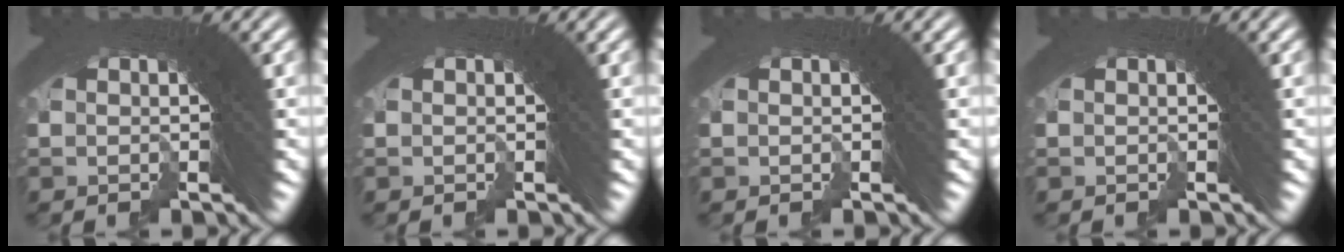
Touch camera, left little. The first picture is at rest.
{"total": 0.0}
{"total": 0.0}
{"total": 0.0}